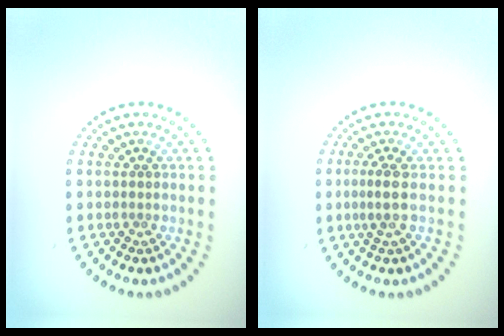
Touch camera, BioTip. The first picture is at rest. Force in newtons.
{"total": 2.0, "press": 1.4, "slide": 1.3}